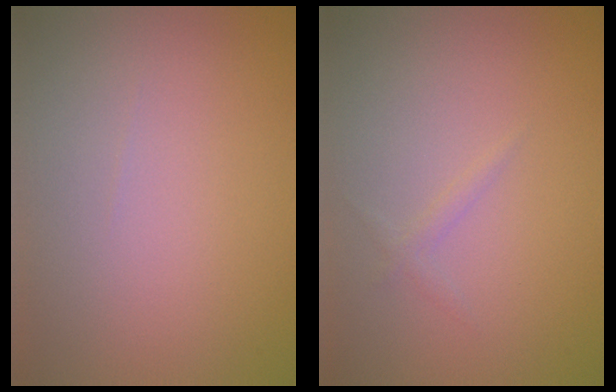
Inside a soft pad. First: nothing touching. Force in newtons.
{"total": 0.7, "press": 0.7, "slide": 0.1}